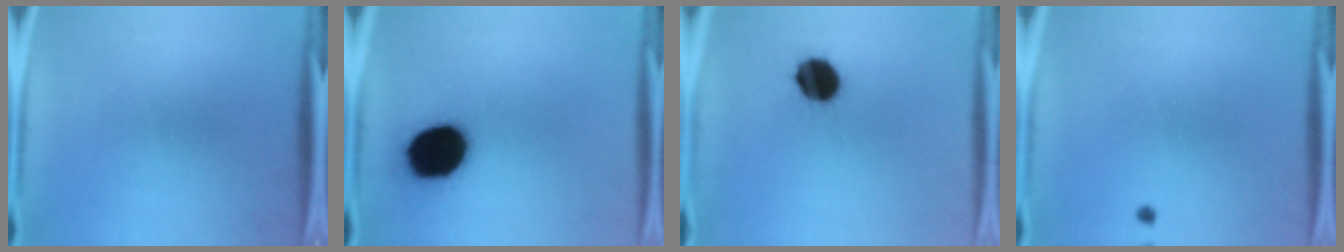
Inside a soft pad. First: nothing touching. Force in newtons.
{"total": 17.4}
{"total": 10.8}
{"total": 0.5}